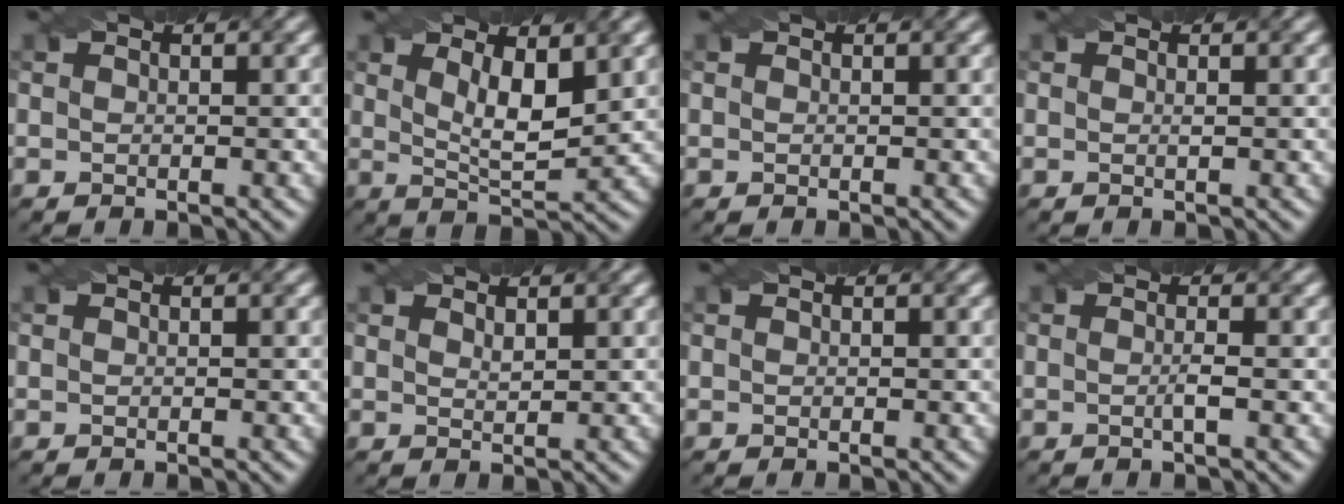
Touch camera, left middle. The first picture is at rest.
{"total": 4.8, "force": [1.6, 1.5, 4.3], "torque": [-0.076, -0.008, 0.030]}
{"total": 0.0}
{"total": 0.0}
{"total": 0.0}
{"total": 0.9, "force": [0.8, 0.2, 0.4], "torque": [-0.012, -0.001, 0.015]}
{"total": 0.0}
{"total": 1.2, "force": [-0.3, 0.1, 1.2], "torque": [-0.021, -0.003, -0.007]}